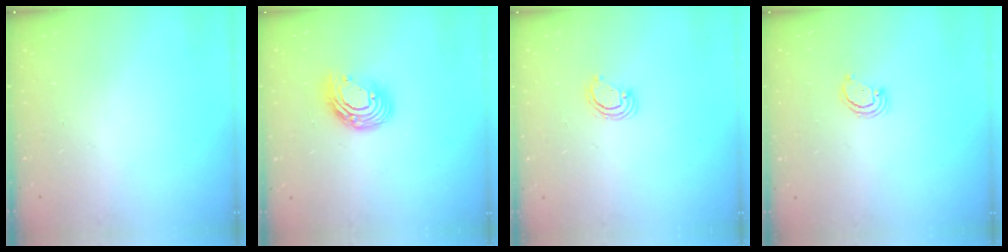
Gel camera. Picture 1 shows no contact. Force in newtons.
{"total": 12.2, "press": 12.1, "slide": 1.1}
{"total": 3.9, "press": 3.8, "slide": 0.4}
{"total": 2.3, "press": 2.3, "slide": 0.2}